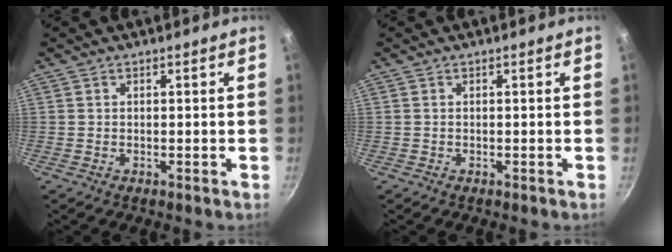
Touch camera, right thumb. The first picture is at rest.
{"total": 0.0}